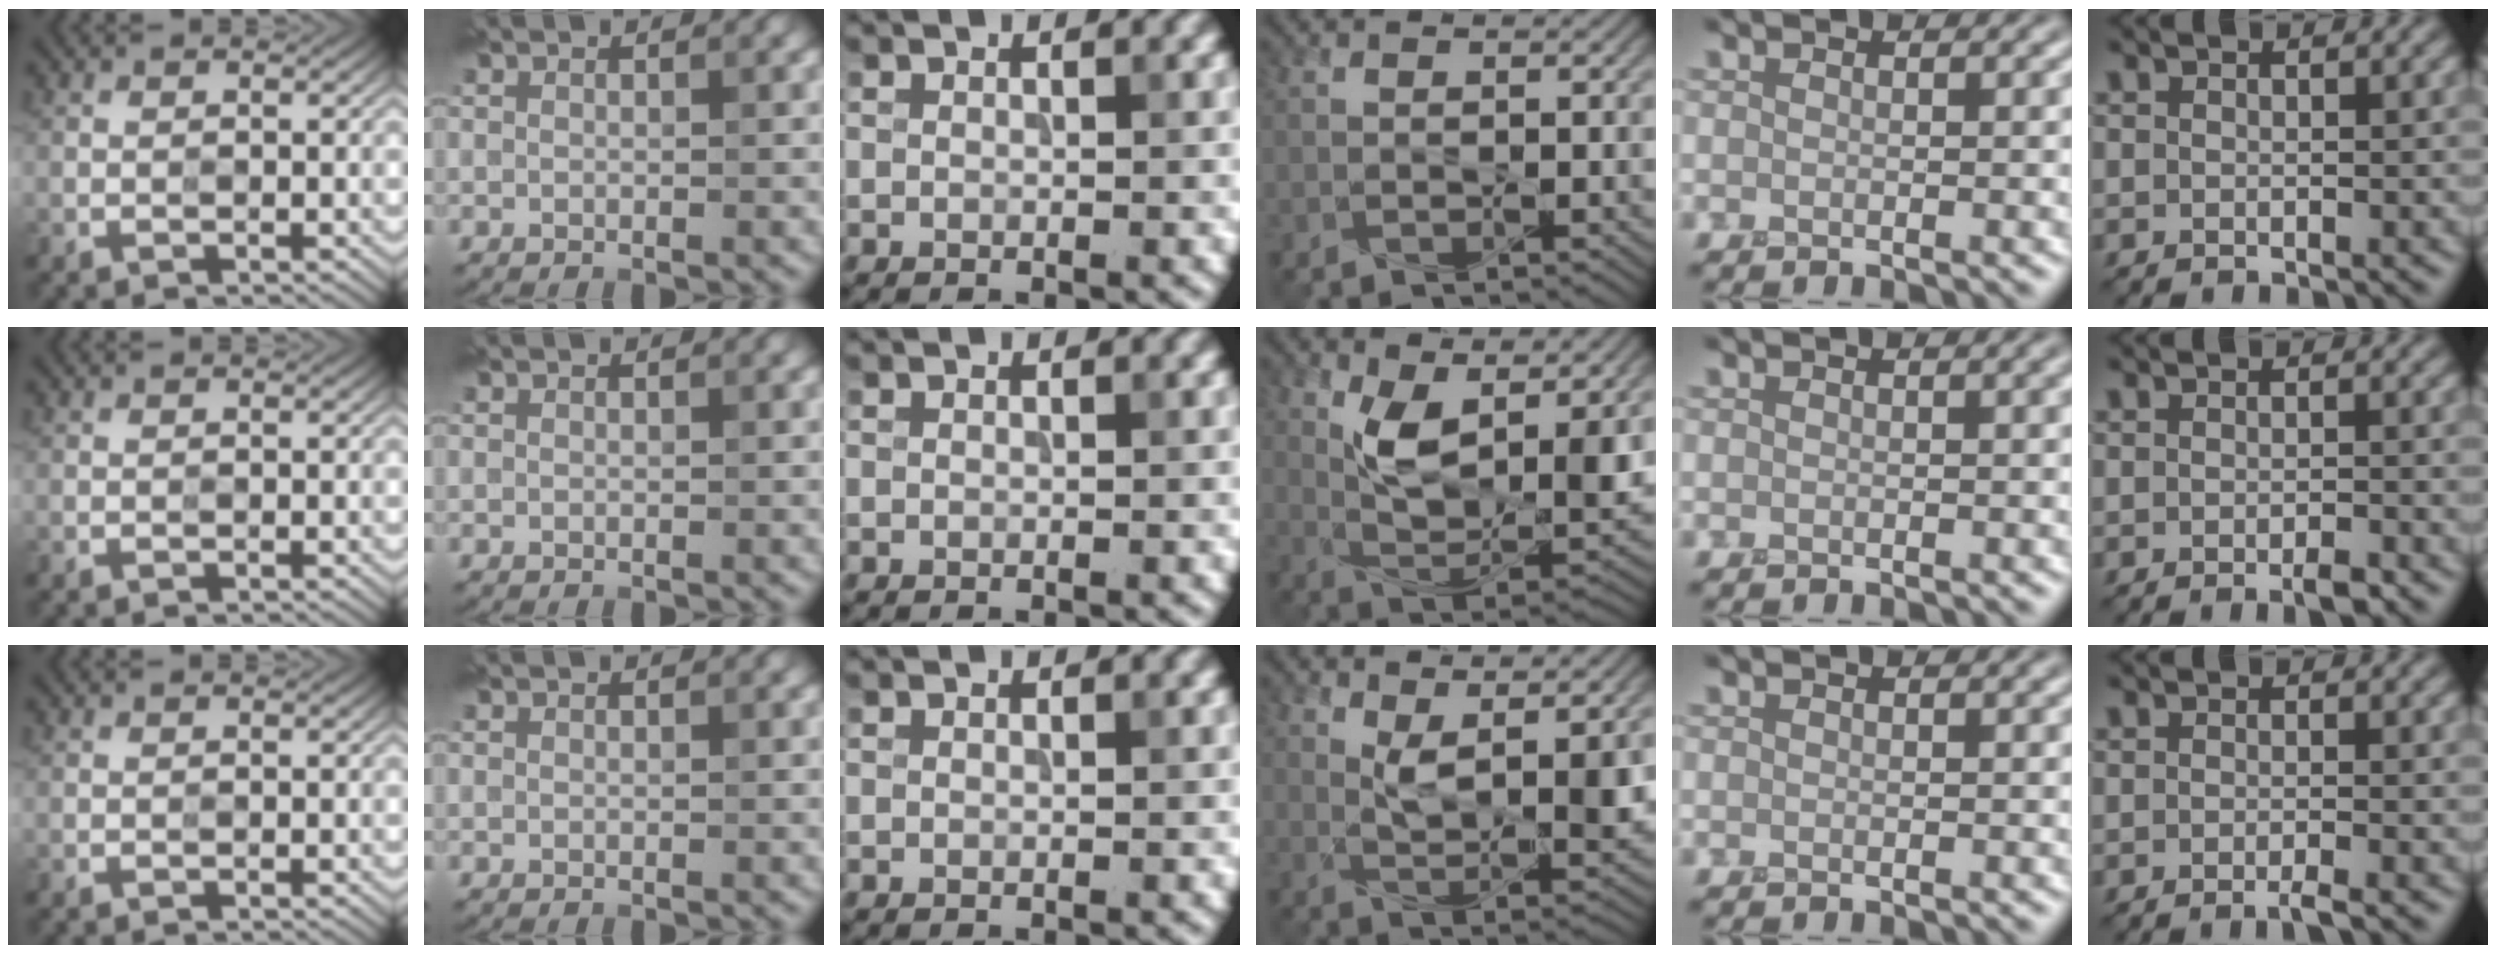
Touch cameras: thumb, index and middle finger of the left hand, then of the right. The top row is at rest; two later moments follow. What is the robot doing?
{"motion": "squeeze", "object": "stress ball aka squeeze ball"}